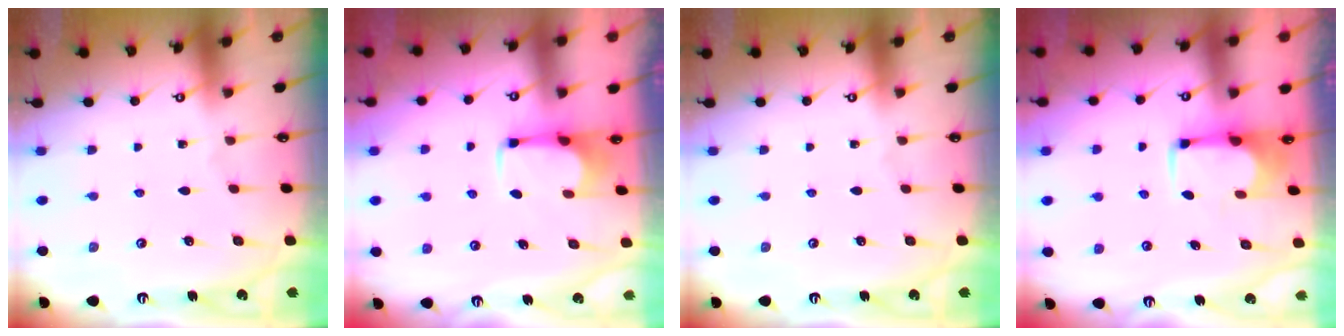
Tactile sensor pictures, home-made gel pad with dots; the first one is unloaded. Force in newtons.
{"total": 2.8, "press": 2.8, "slide": 0.5}
{"total": 0.0}
{"total": 1.6, "press": 1.5, "slide": 0.7}